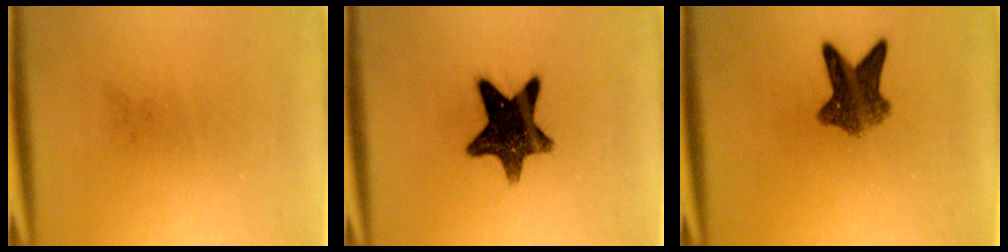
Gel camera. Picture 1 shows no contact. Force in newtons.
{"total": 12.5}
{"total": 6.8}